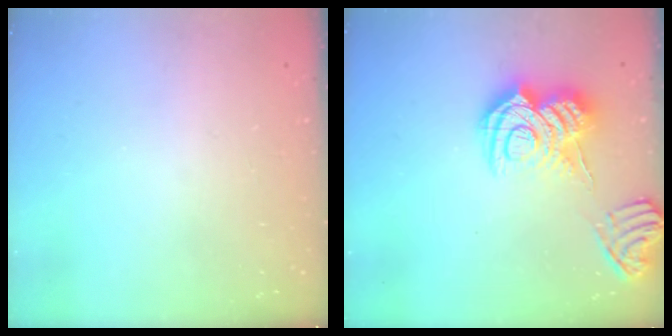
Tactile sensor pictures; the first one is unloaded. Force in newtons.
{"total": 16.4, "press": 16.3, "slide": 1.5}